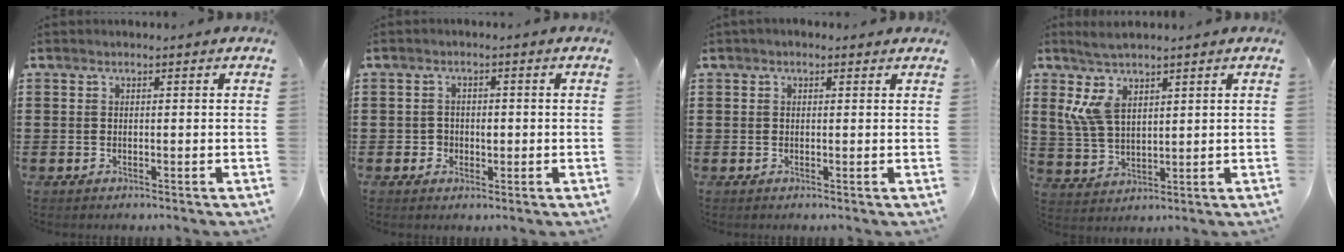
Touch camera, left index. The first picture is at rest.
{"total": 1.9, "force": [-0.3, 1.8, 0.6], "torque": [-0.018, 0.006, -0.010]}
{"total": 0.7, "force": [0.3, 0.5, 0.4], "torque": [-0.010, 0.007, 0.005]}
{"total": 7.1, "force": [4.0, 3.2, 4.9], "torque": [-0.123, -0.003, 0.069]}